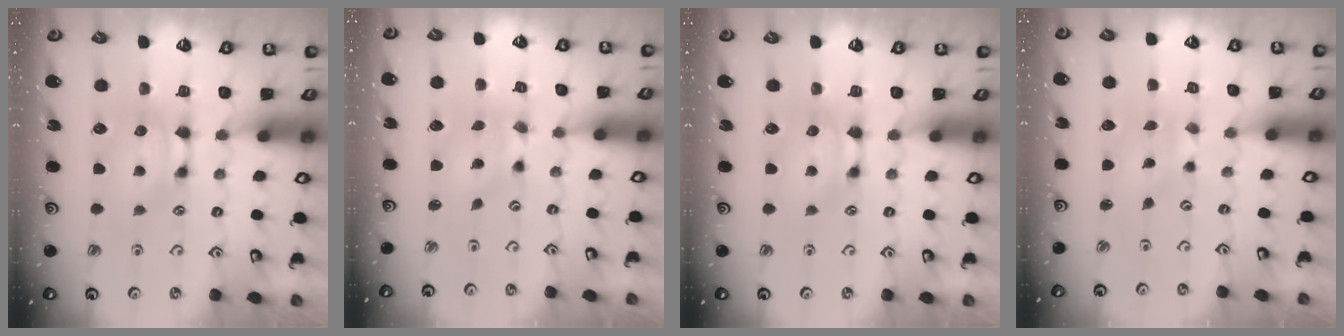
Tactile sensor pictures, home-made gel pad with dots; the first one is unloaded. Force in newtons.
{"total": 1.6, "press": 0.6, "slide": 1.5}
{"total": 0.0}
{"total": 4.0, "press": 4.0, "slide": 0.8}